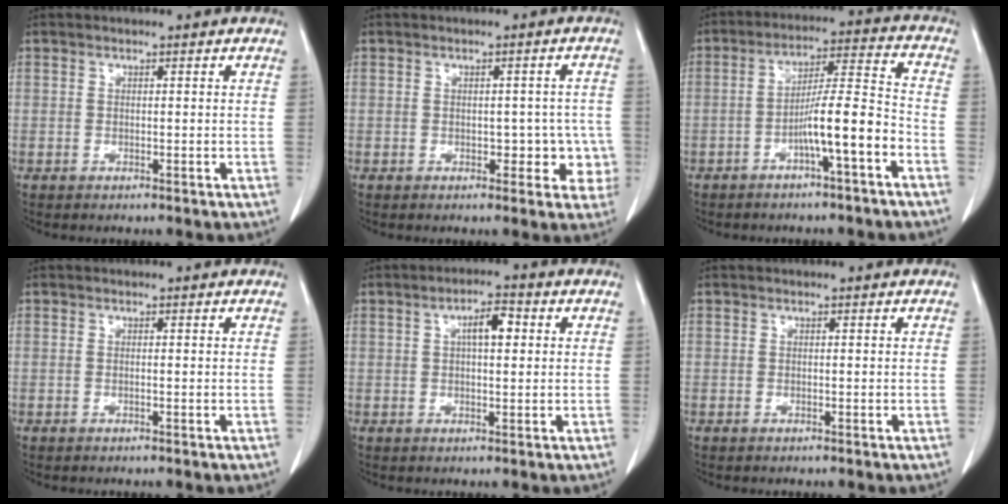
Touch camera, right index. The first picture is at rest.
{"total": 4.5, "force": [-0.9, 3.0, 3.2], "torque": [-0.014, 0.019, -0.006]}
{"total": 9.1, "force": [-4.1, 0.0, 8.2], "torque": [-0.137, 0.023, -0.067]}
{"total": 0.0}
{"total": 4.4, "force": [1.1, 1.4, 4.0], "torque": [-0.069, 0.011, 0.016]}
{"total": 0.0}